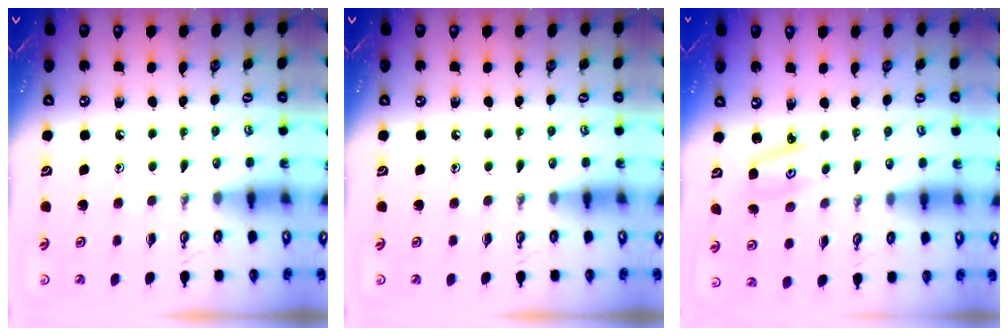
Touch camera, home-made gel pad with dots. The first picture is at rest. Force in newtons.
{"total": 0.0}
{"total": 2.6, "press": 2.6, "slide": 0.2}